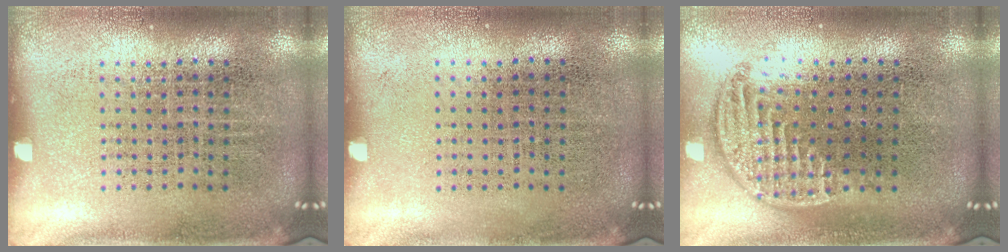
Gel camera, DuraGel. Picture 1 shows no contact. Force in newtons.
{"total": 0.0}
{"total": 1.2, "press": 1.0, "slide": 0.7}